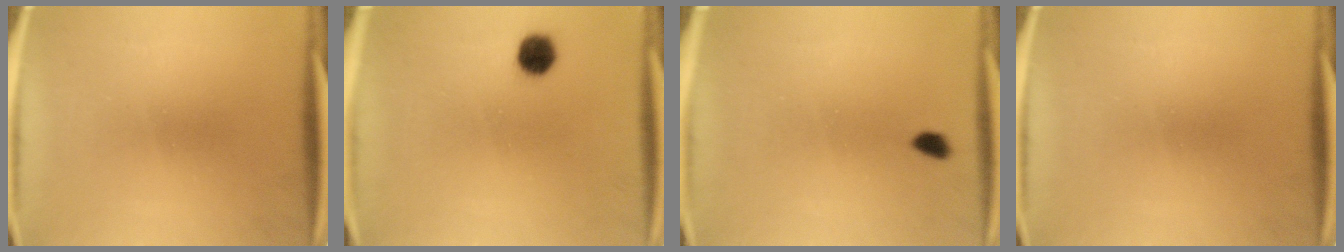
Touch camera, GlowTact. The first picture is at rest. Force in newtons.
{"total": 4.7}
{"total": 1.7}
{"total": 0.0}